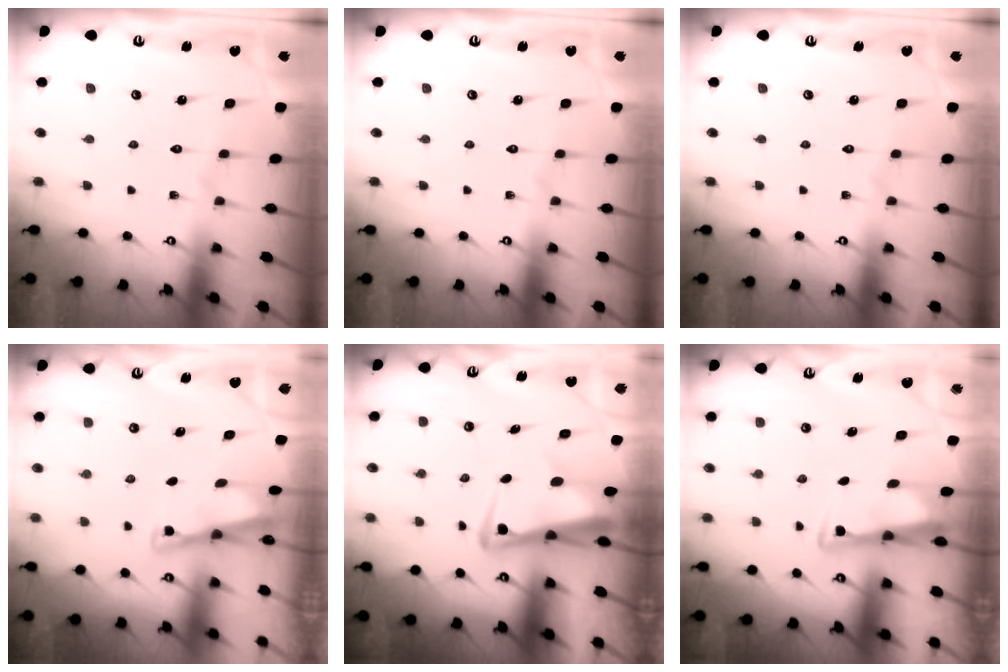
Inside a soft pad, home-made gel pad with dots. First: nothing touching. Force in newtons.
{"total": 0.0}
{"total": 0.0}
{"total": 2.9, "press": 2.9, "slide": 0.2}
{"total": 5.2, "press": 5.0, "slide": 1.3}
{"total": 3.5, "press": 3.5, "slide": 0.3}